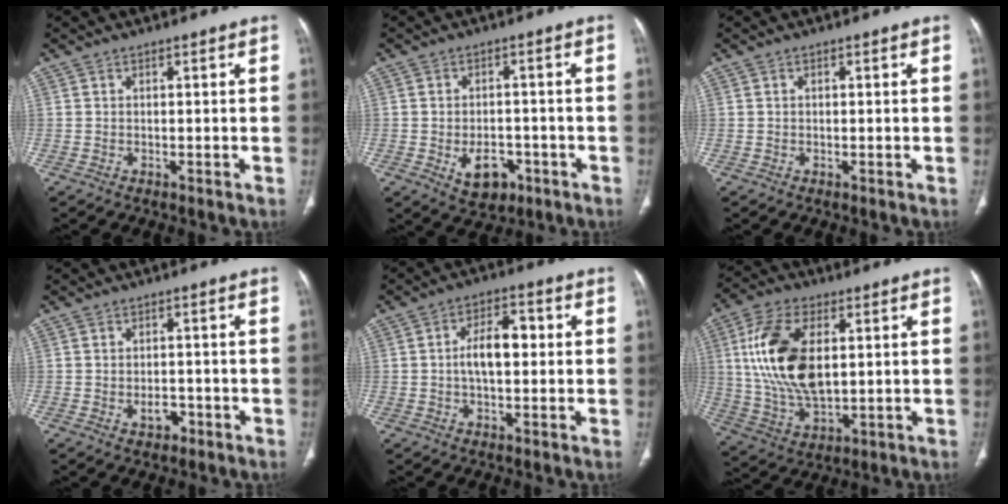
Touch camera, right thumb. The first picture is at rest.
{"total": 6.8, "force": [-2.5, 4.6, 4.3], "torque": [-0.045, 0.012, -0.029]}
{"total": 0.0}
{"total": 2.7, "force": [-1.0, 1.9, 1.7], "torque": [-0.016, 0.007, -0.010]}
{"total": 7.9, "force": [0.4, 4.2, 6.6], "torque": [-0.105, 0.019, 0.001]}
{"total": 17.4, "force": [3.2, 9.2, 14.5], "torque": [-0.284, -0.007, 0.066]}